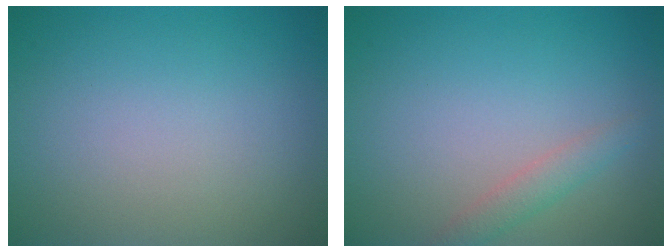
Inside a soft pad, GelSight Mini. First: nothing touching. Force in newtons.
{"total": 1.6, "press": 1.6, "slide": 0.2}